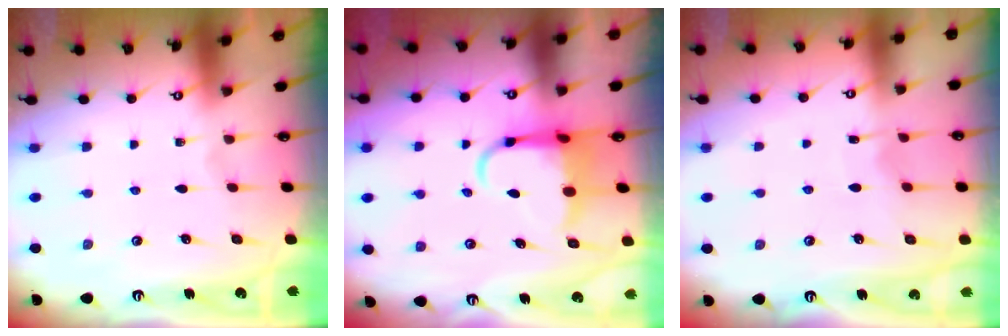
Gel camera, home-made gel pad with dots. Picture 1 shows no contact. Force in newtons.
{"total": 6.8, "press": 6.6, "slide": 1.7}
{"total": 4.8, "press": 4.8, "slide": 0.6}